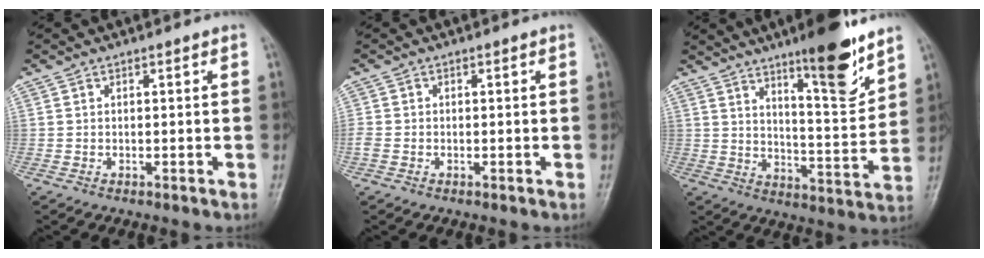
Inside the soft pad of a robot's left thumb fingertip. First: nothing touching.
{"total": 2.1, "force": [-0.7, 1.7, 1.1], "torque": [-0.027, -0.001, -0.018]}
{"total": 12.5, "force": [8.3, 2.7, 9.0], "torque": [-0.109, -0.059, 0.127]}